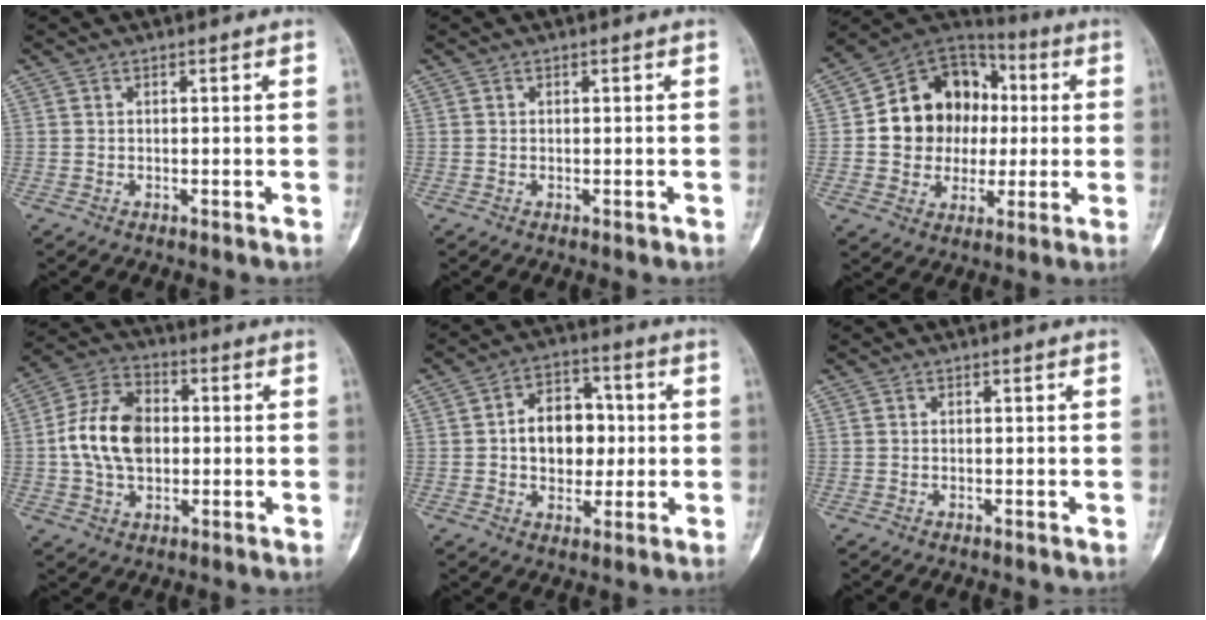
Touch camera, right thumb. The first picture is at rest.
{"total": 0.0}
{"total": 17.1, "force": [1.1, 14.5, 8.9], "torque": [-0.087, 0.027, 0.024]}
{"total": 13.5, "force": [0.1, 9.1, 9.9], "torque": [-0.171, 0.022, -0.002]}
{"total": 11.4, "force": [0.4, 8.1, 7.9], "torque": [-0.077, 0.019, 0.003]}
{"total": 0.0}